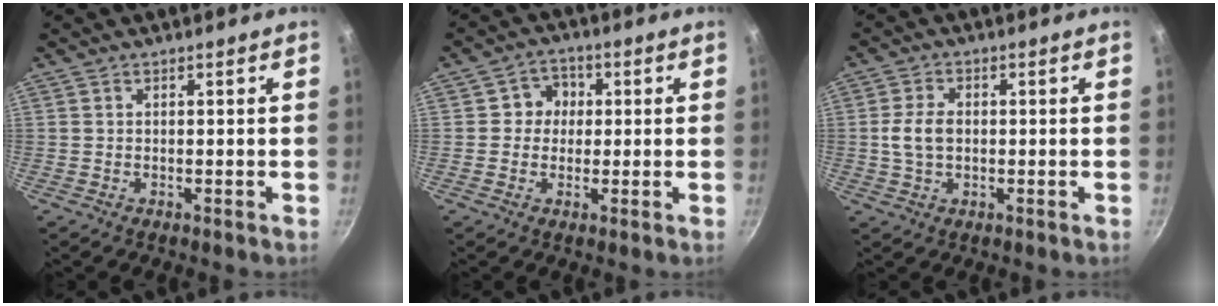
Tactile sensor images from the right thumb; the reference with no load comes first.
{"total": 4.9, "force": [0.5, 4.6, 1.4], "torque": [0.019, 0.007, -0.001]}
{"total": 5.4, "force": [0.0, 3.6, 3.9], "torque": [-0.071, 0.010, -0.002]}